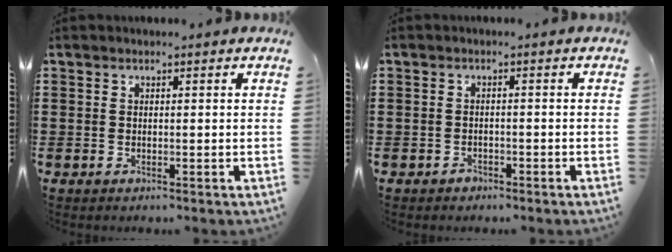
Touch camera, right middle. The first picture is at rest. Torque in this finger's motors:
{"motor_torque": [0.59, -0.09, -0.04, -0.03]}